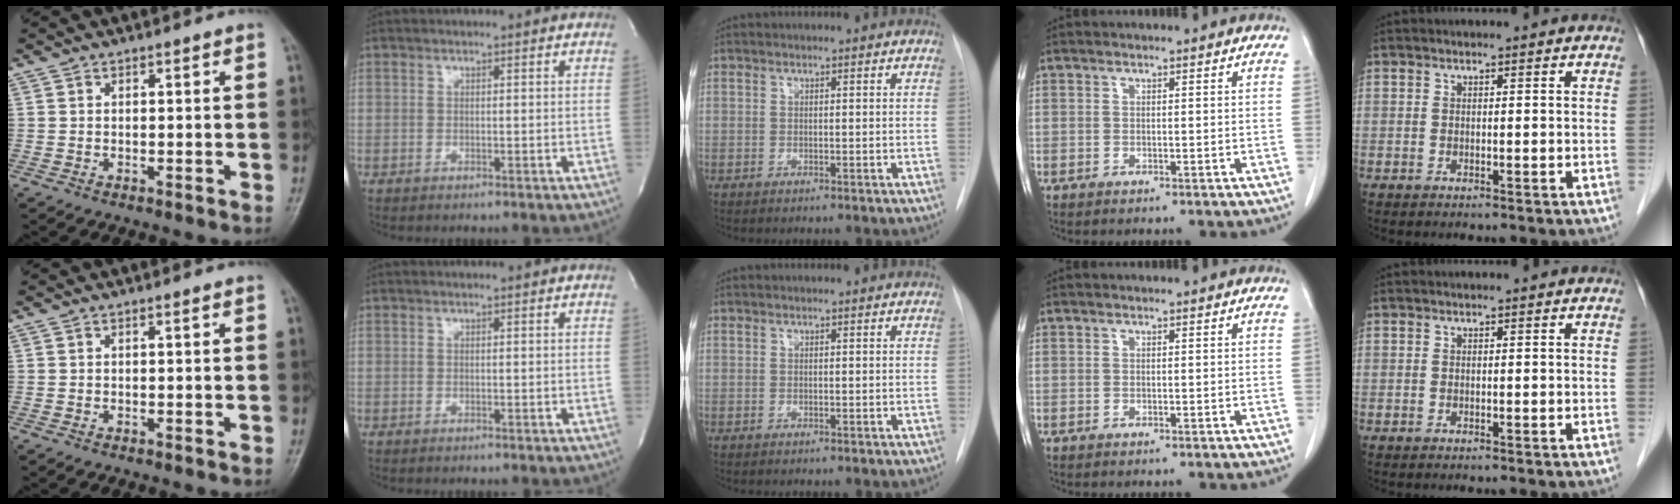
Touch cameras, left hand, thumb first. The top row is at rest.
{}